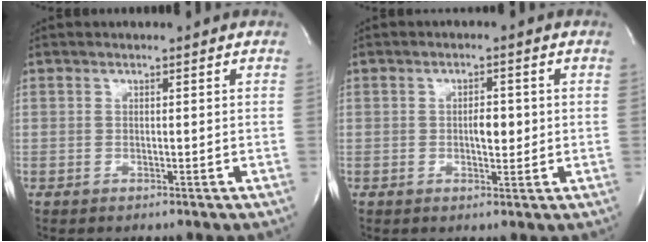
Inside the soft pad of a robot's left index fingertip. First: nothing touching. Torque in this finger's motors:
{"motor_torque": [0.16, 0.01, 0.06, 0.04]}